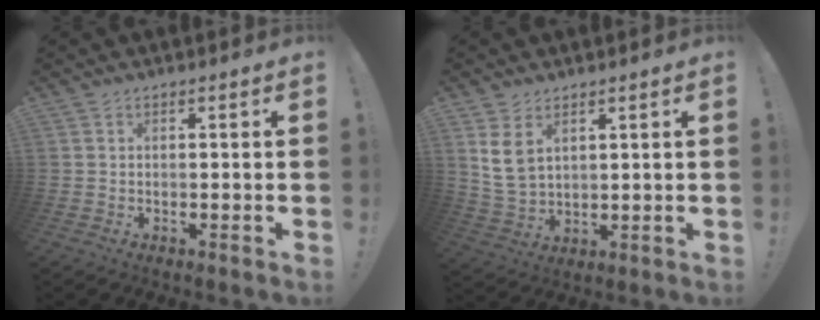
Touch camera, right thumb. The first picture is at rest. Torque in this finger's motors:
{"motor_torque": [-0.43, 0.42, 0.05, 0.20, 0.07]}